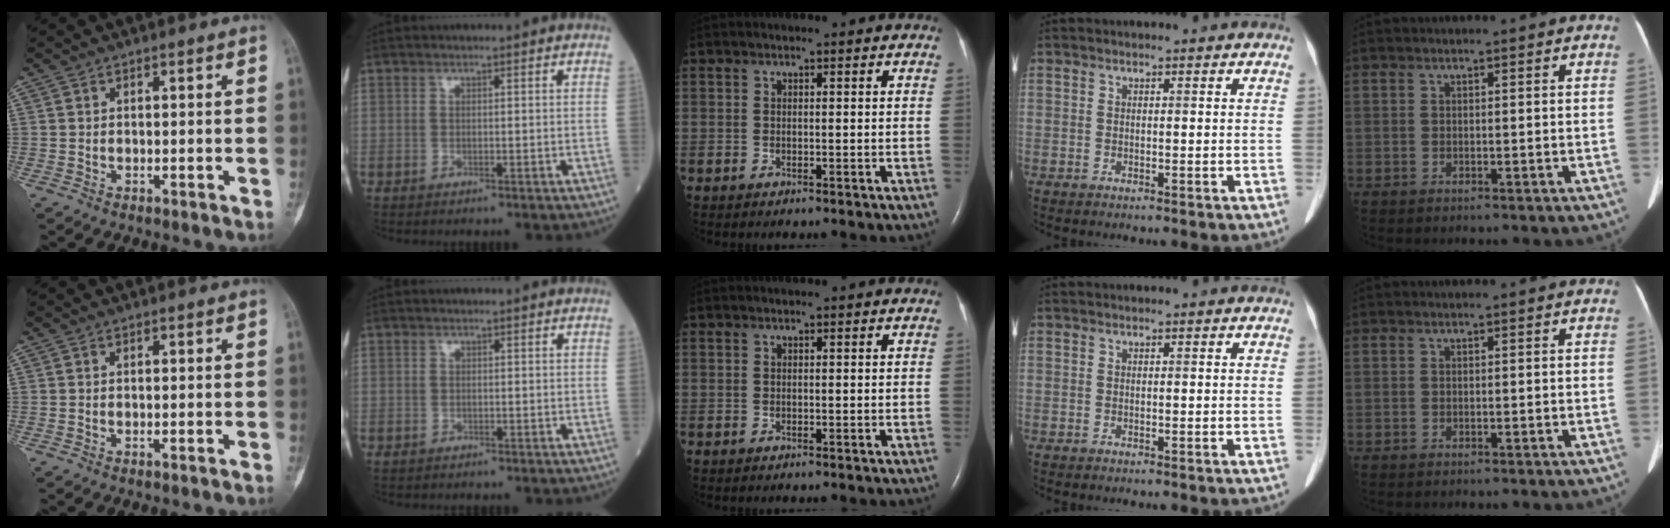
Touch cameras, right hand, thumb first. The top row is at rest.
{"index": {"total": 0.7, "force": [-0.4, 0.6, 0.0], "torque": [-0.006, 0.005, -0.010]}}